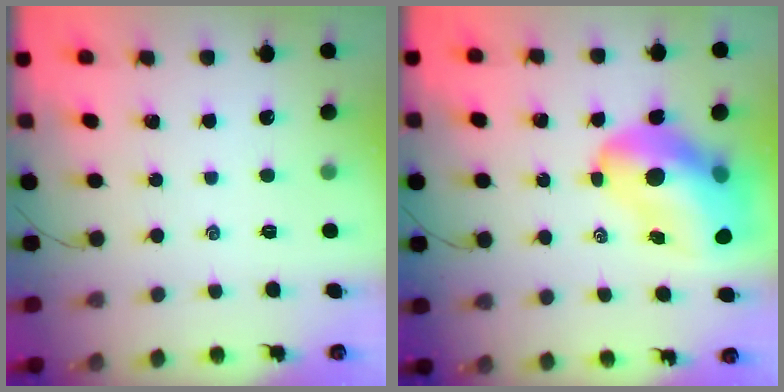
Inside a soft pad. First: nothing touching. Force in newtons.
{"total": 16.8, "press": 16.1, "slide": 4.6}